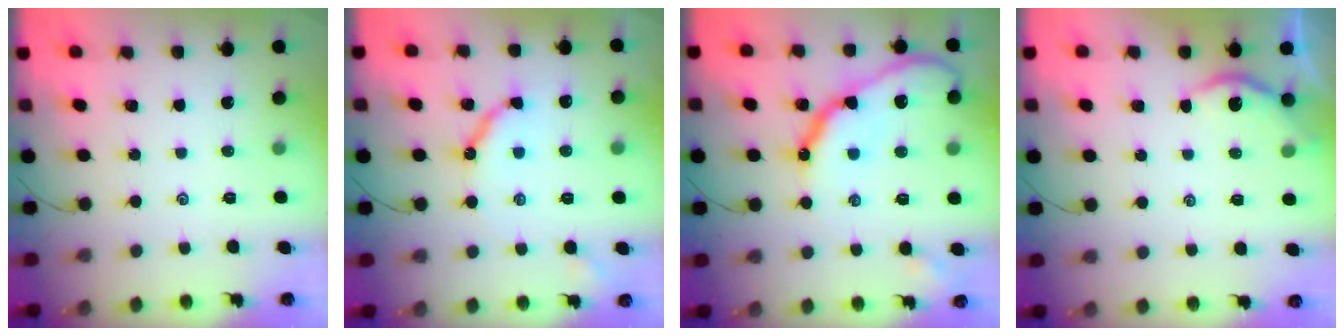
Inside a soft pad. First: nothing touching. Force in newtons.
{"total": 10.1, "press": 10.1, "slide": 0.9}
{"total": 16.5, "press": 16.4, "slide": 1.3}
{"total": 3.9, "press": 3.9, "slide": 0.3}